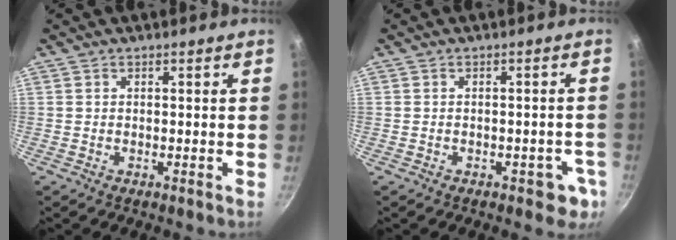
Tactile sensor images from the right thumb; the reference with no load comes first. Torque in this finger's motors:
{"motor_torque": [0.70, 0.19, -0.03, 0.25, 0.05]}